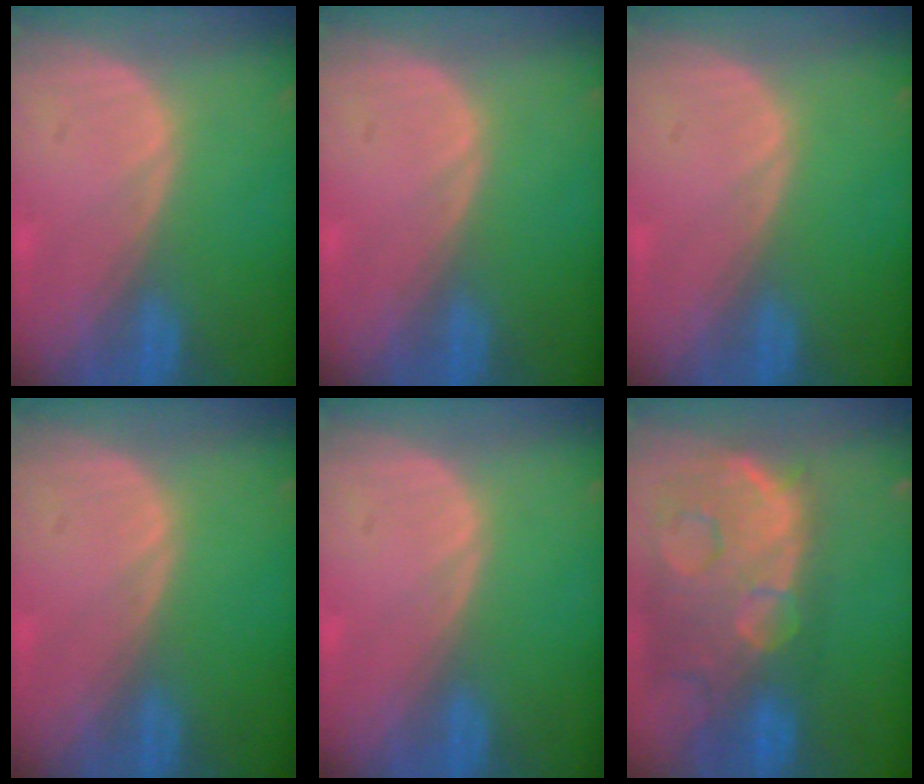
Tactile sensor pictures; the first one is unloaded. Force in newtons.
{"total": 0.0}
{"total": 0.0}
{"total": 0.0}
{"total": 0.0}
{"total": 14.6, "press": 11.8, "slide": 8.5}